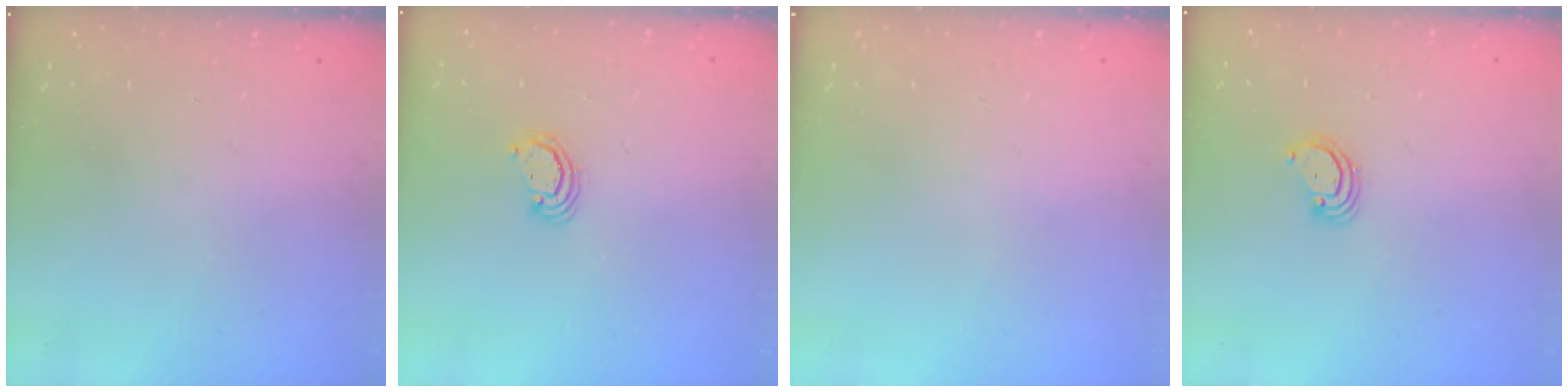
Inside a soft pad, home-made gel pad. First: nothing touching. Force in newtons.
{"total": 2.5, "press": 2.5, "slide": 0.2}
{"total": 0.0}
{"total": 3.1, "press": 3.0, "slide": 0.3}